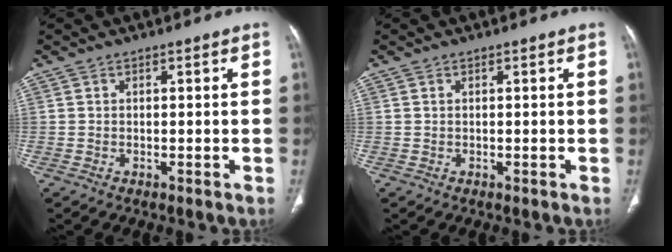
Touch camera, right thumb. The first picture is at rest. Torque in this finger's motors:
{"motor_torque": [0.44, 0.23, 0.26, -0.10, -0.02]}